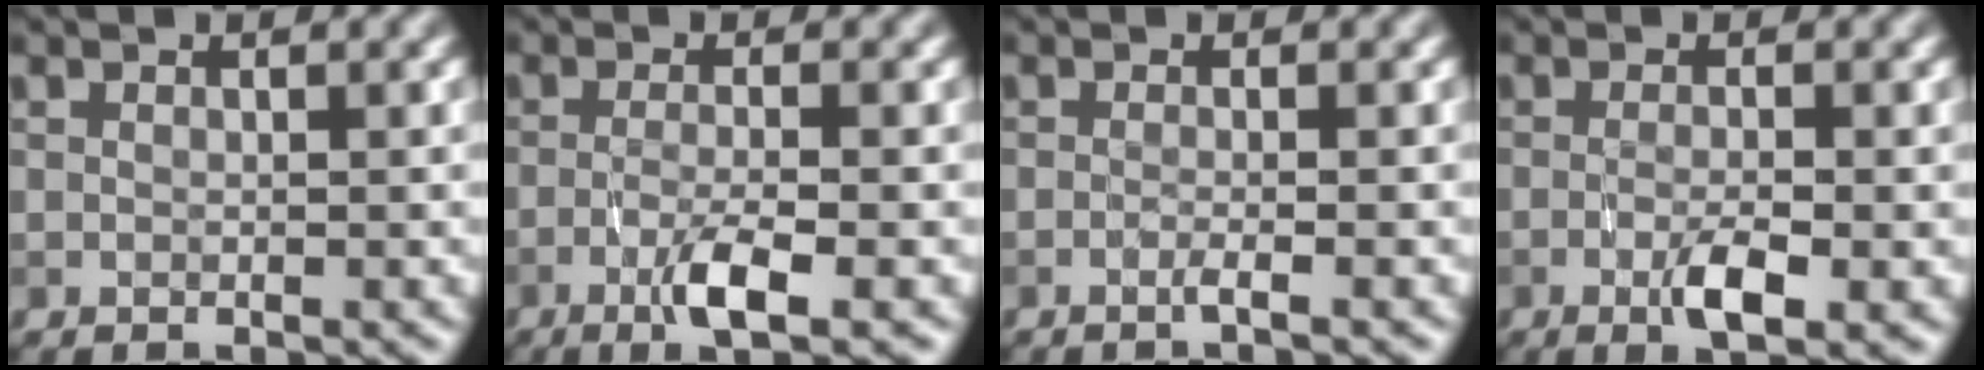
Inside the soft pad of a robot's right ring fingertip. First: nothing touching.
{"total": 3.7, "force": [-1.6, 0.6, 3.3], "torque": [-0.064, 0.002, -0.035]}
{"total": 1.4, "force": [-0.6, 0.3, 1.2], "torque": [-0.013, -0.003, -0.020]}
{"total": 3.2, "force": [-1.0, 0.7, 3.0], "torque": [-0.056, -0.004, -0.019]}